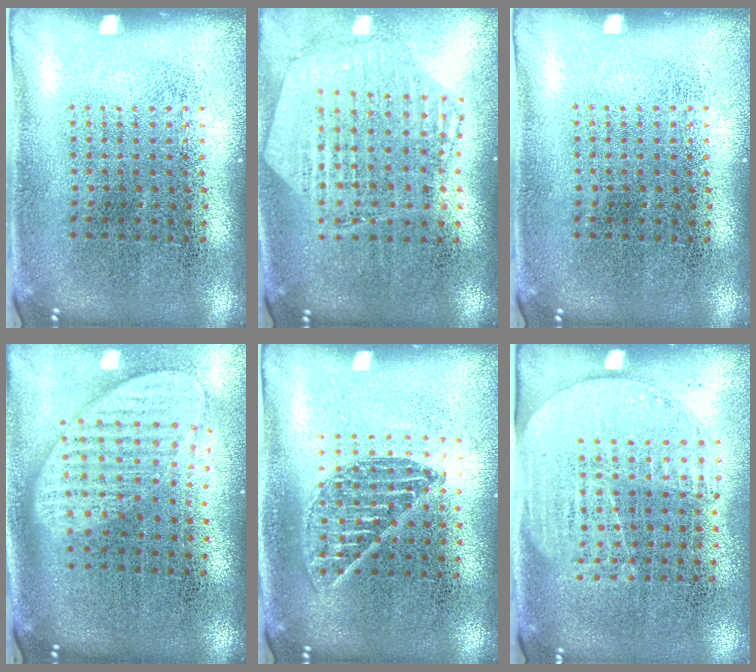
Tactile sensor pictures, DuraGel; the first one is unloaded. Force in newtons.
{"total": 1.1, "press": 1.1, "slide": 0.2}
{"total": 0.0}
{"total": 2.0, "press": 1.5, "slide": 1.3}
{"total": 1.1, "press": 1.0, "slide": 0.4}
{"total": 1.5, "press": 1.2, "slide": 0.9}